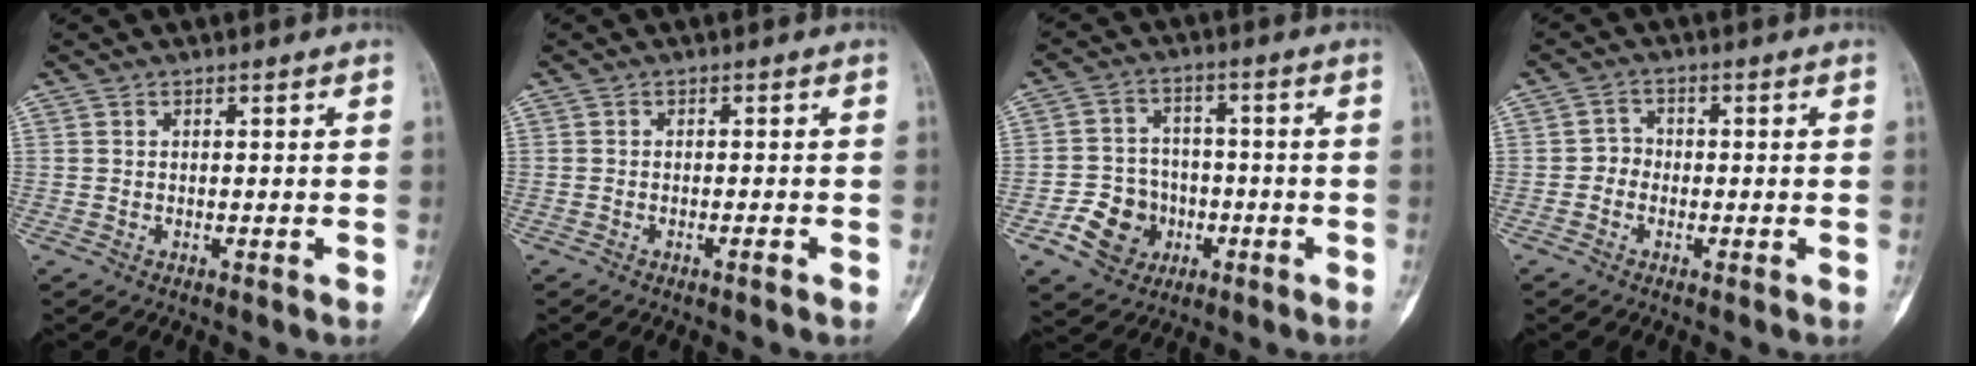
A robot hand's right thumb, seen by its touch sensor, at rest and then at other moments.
{"total": 1.0, "force": [-0.6, 0.0, 0.7], "torque": [-0.018, 0.003, -0.009]}
{"total": 9.4, "force": [-3.6, 8.1, 3.2], "torque": [-0.022, 0.028, -0.056]}
{"total": 2.5, "force": [-0.9, 2.2, 0.8], "torque": [0.007, 0.010, -0.028]}